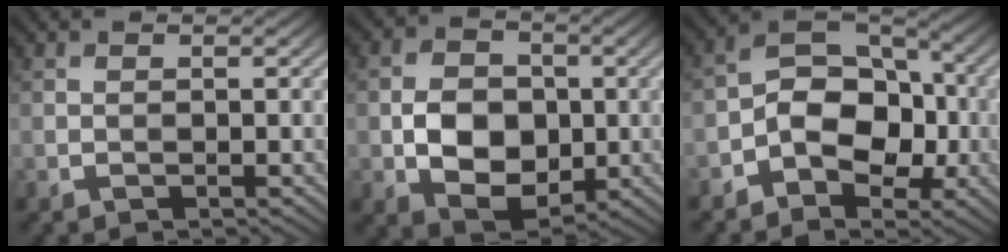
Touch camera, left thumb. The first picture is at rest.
{"total": 7.9, "force": [-1.1, 5.8, 5.2], "torque": [-0.100, -0.007, -0.025]}
{"total": 9.1, "force": [-2.7, 6.0, 6.3], "torque": [-0.101, 0.004, -0.060]}